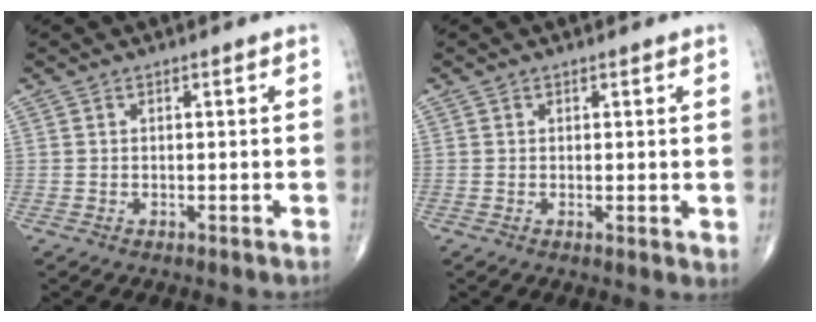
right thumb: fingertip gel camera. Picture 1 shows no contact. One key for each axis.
{"total": 1.7, "fx": 0.4, "fy": 0.7, "fz": 1.5, "tx": -0.024, "ty": -0.009, "tz": 0.003}